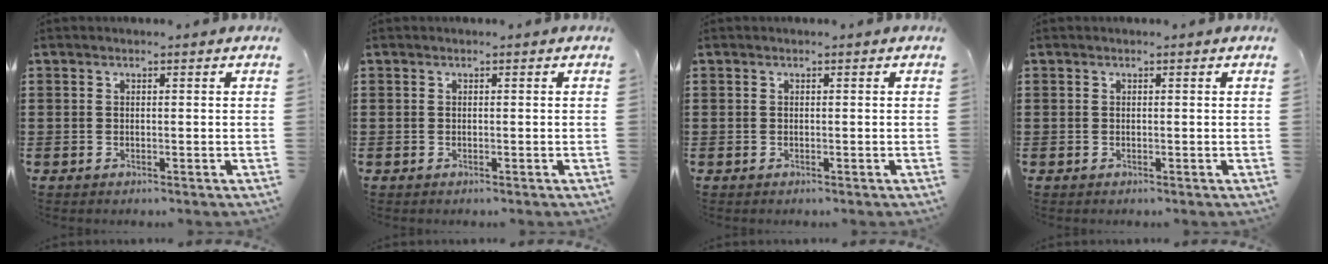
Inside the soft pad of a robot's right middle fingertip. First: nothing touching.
{"total": 0.0}
{"total": 0.0}
{"total": 0.0}